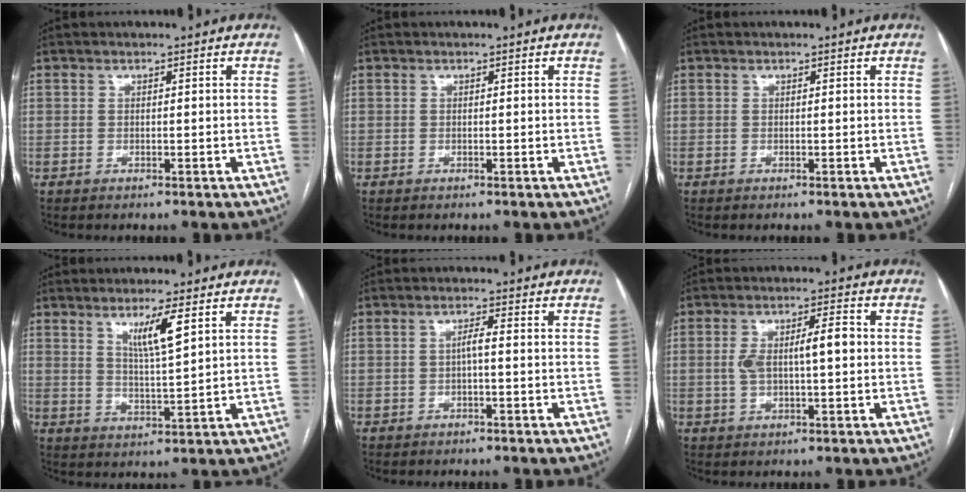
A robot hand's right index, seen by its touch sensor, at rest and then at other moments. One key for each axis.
{"total": 0.0}
{"total": 0.0}
{"total": 5.6, "fx": 2.9, "fy": -0.1, "fz": 4.8, "tx": -0.085, "ty": -0.012, "tz": 0.053}
{"total": 1.8, "fx": -0.3, "fy": 0.3, "fz": 1.7, "tx": -0.029, "ty": 0.005, "tz": -0.004}
{"total": 6.5, "fx": 0.2, "fy": 1.7, "fz": 6.3, "tx": -0.121, "ty": 0.019, "tz": 0.008}